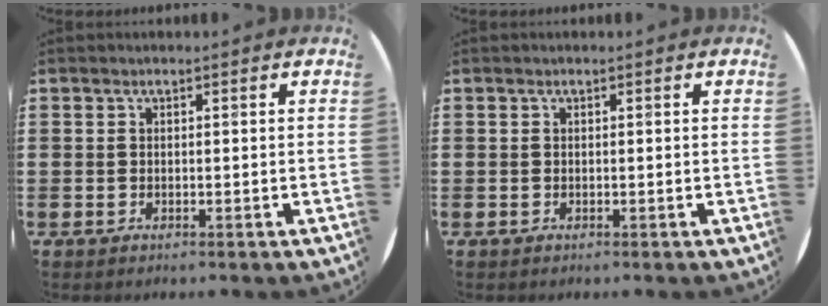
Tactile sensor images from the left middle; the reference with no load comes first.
{"total": 0.0}